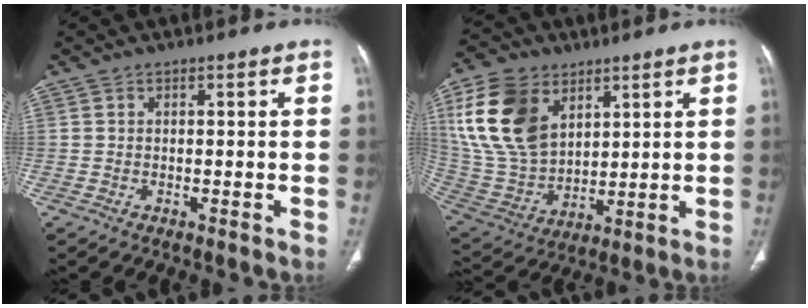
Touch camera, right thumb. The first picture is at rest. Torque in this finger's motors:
{"motor_torque": [-1.03, 2.53, 1.70, 1.07, 0.20]}